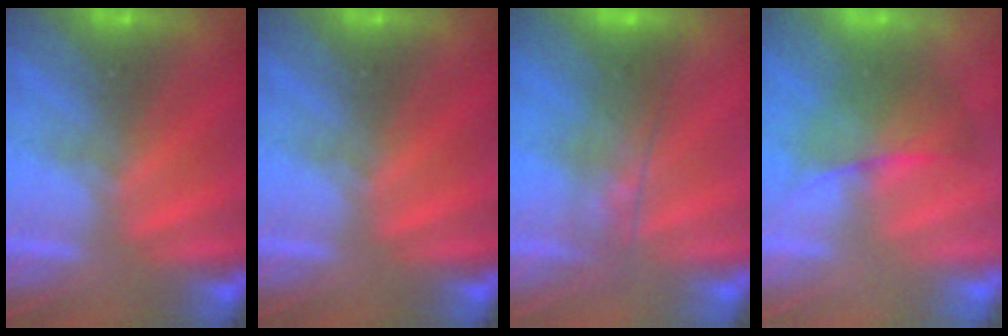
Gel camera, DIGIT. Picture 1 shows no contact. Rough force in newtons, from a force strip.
{"total": 0.0}
{"total": 9.7}
{"total": 2.1}